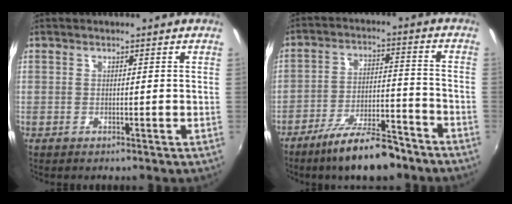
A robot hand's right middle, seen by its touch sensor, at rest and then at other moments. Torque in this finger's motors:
{"motor_torque": [1.18, -0.96, 0.62, 0.21]}